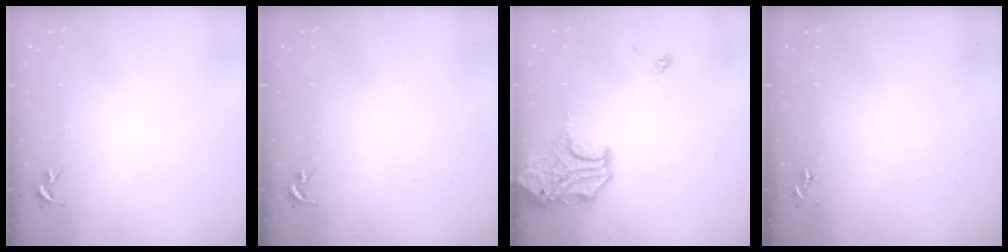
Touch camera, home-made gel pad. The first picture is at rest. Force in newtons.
{"total": 0.0}
{"total": 15.2, "press": 15.1, "slide": 2.2}
{"total": 0.0}